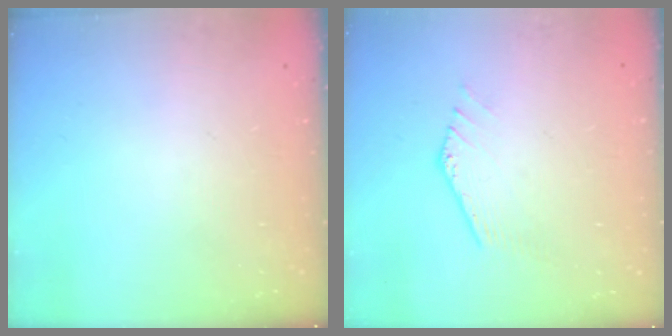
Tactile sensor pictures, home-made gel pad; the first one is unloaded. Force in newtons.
{"total": 1.1, "press": 1.1, "slide": 0.3}